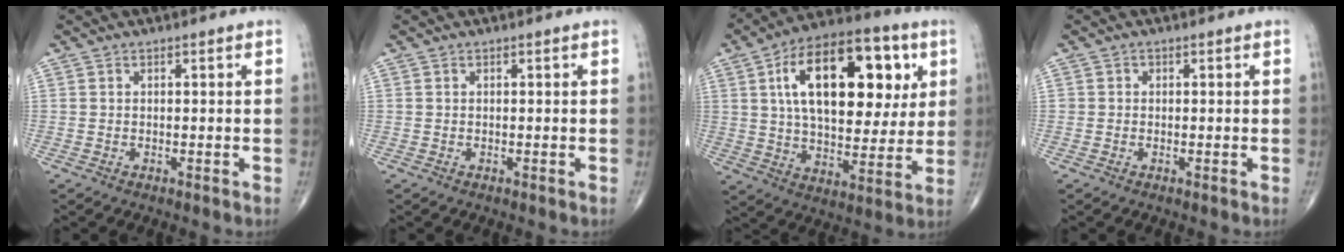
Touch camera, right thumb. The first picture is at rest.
{"total": 0.0}
{"total": 25.2, "force": [7.3, 13.3, 20.1], "torque": [-0.289, -0.004, 0.112]}
{"total": 0.7, "force": [0.0, 0.7, 0.1], "torque": [0.005, 0.004, -0.001]}